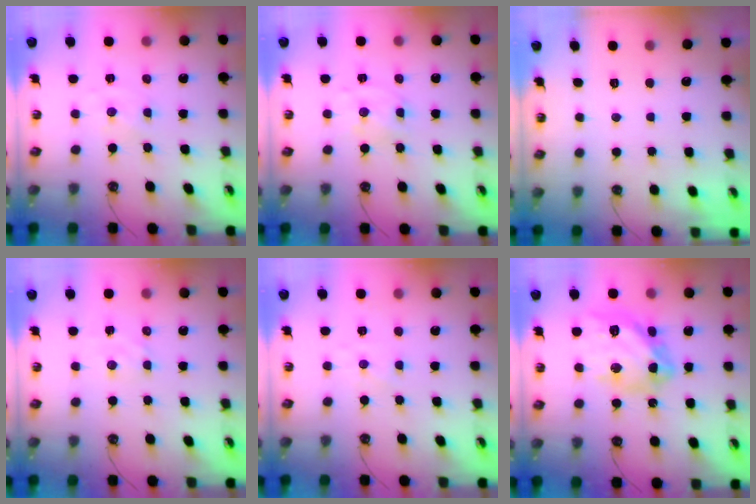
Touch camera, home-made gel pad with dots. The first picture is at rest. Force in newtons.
{"total": 3.9, "press": 3.8, "slide": 1.0}
{"total": 0.0}
{"total": 2.8, "press": 2.8, "slide": 0.3}
{"total": 0.8, "press": 0.7, "slide": 0.4}
{"total": 18.9, "press": 18.8, "slide": 1.8}